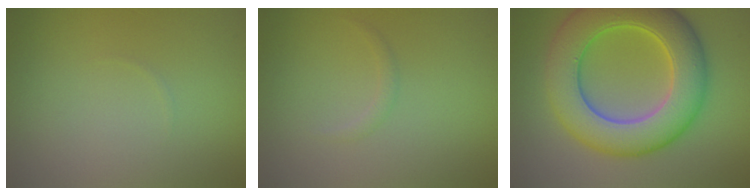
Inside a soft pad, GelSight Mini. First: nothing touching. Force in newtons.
{"total": 0.7, "press": 0.7, "slide": 0.0}
{"total": 9.9, "press": 9.9, "slide": 0.3}